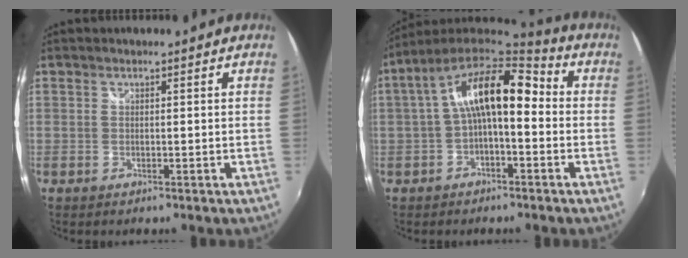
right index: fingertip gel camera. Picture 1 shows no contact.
{"total": 13.7, "force": [0.4, 5.8, 12.4], "torque": [-0.226, 0.030, -0.003]}